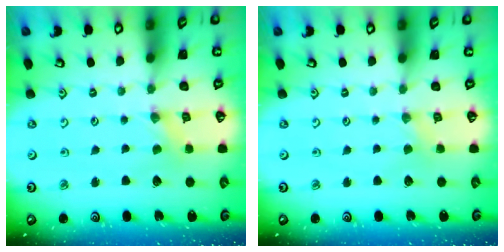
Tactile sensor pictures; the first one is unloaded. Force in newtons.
{"total": 0.8, "press": 0.8, "slide": 0.3}